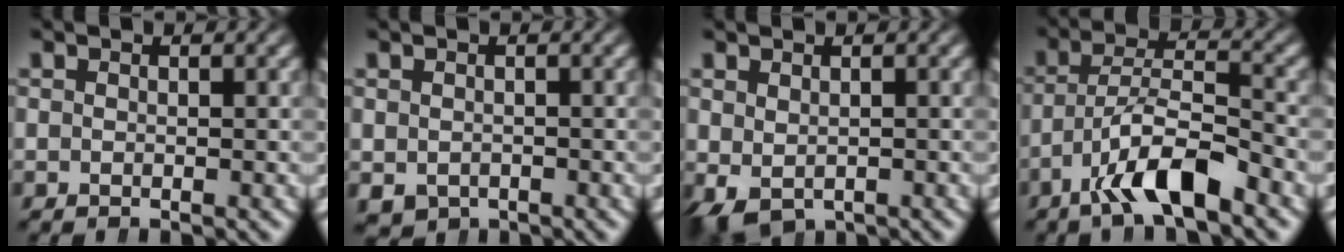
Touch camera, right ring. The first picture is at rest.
{"total": 2.3, "force": [-1.0, 1.9, 0.6], "torque": [-0.020, -0.027, 0.002]}
{"total": 2.6, "force": [-1.1, 2.0, 1.2], "torque": [-0.031, -0.018, 0.002]}
{"total": 5.7, "force": [-2.3, 2.7, 4.5], "torque": [-0.088, -0.020, -0.034]}